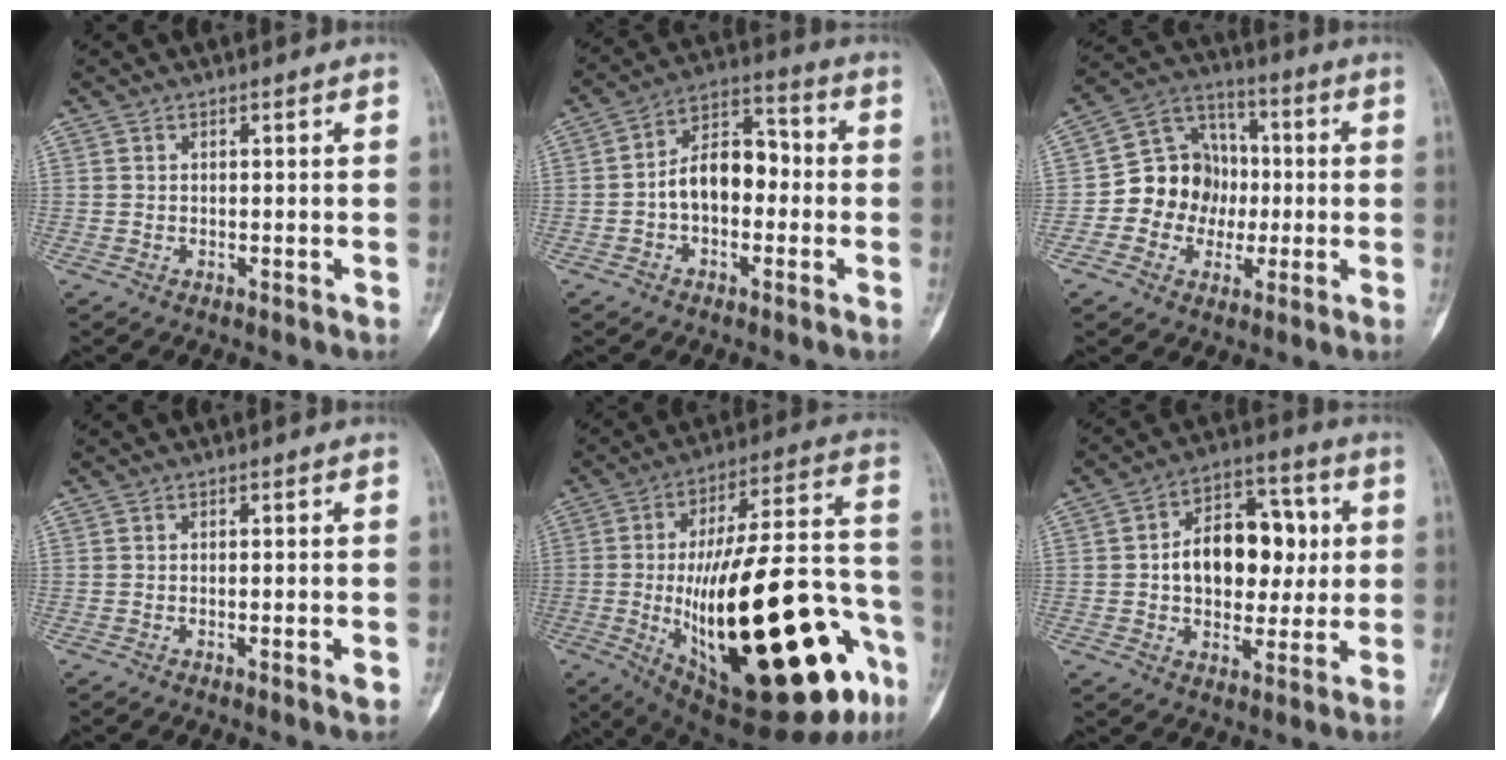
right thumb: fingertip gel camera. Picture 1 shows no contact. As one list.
[{"total": 10.8, "force": [-1.4, 6.9, 8.2], "torque": [-0.110, 0.043, -0.037]}, {"total": 12.8, "force": [-1.3, 11.2, 6.1], "torque": [-0.052, 0.036, -0.029]}, {"total": 2.3, "force": [-0.6, 0.3, 2.2], "torque": [-0.040, -0.002, -0.009]}, {"total": 38.6, "force": [-11.5, 13.2, 34.4], "torque": [-0.477, 0.028, -0.157]}, {"total": 15.7, "force": [1.2, 10.6, 11.5], "torque": [-0.126, 0.026, 0.016]}]